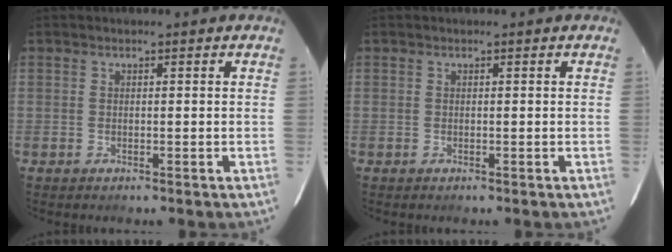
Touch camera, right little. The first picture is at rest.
{"total": 0.0}